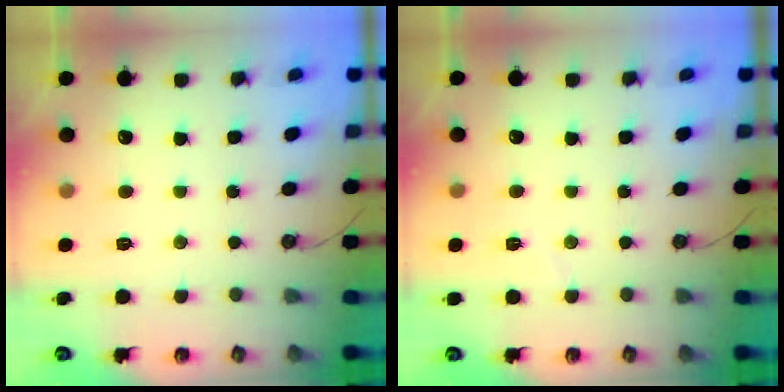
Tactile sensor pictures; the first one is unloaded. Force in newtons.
{"total": 2.9, "press": 2.7, "slide": 1.1}